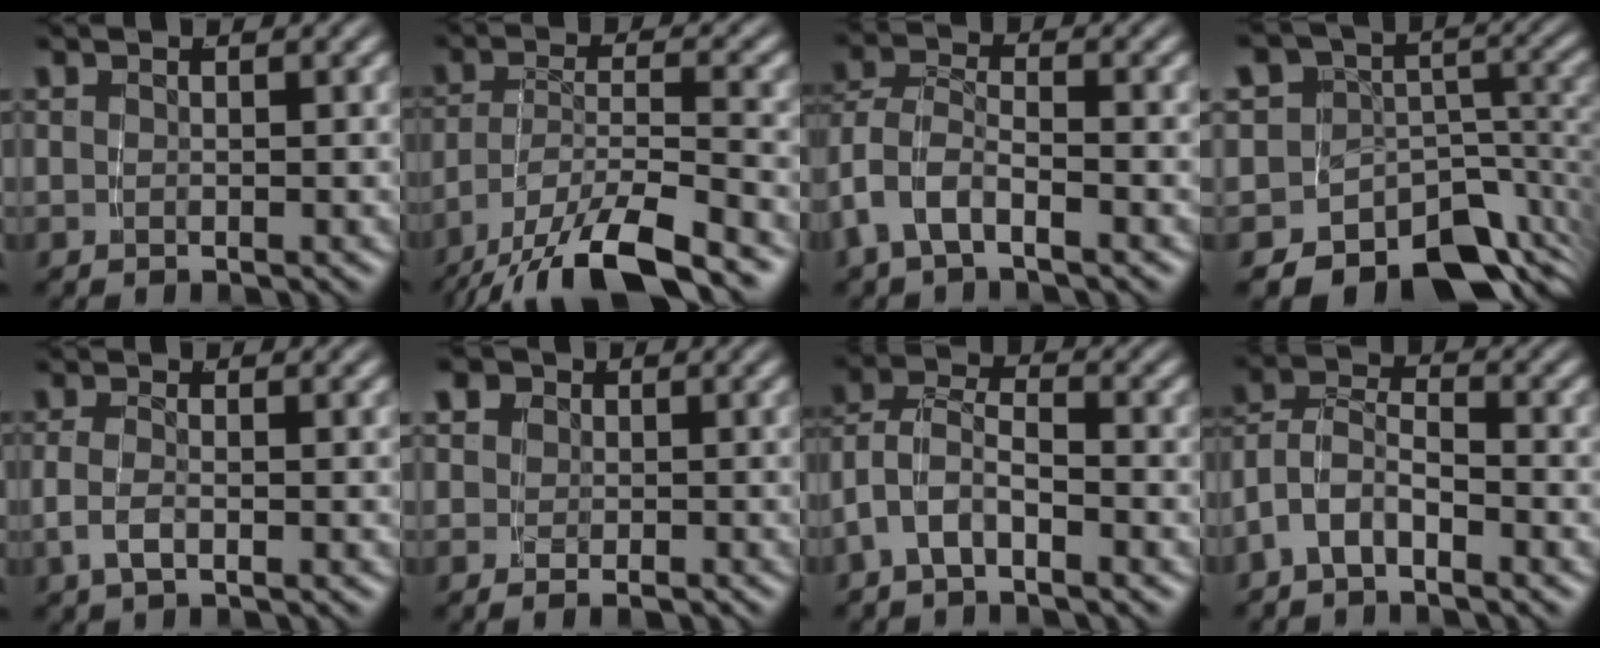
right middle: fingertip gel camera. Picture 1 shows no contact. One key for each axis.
{"total": 8.2, "fx": -5.1, "fy": 3.0, "fz": 5.7, "tx": -0.099, "ty": -0.025, "tz": -0.070}
{"total": 4.6, "fx": -1.3, "fy": 3.4, "fz": 2.8, "tx": -0.077, "ty": -0.023, "tz": -0.018}
{"total": 20.3, "fx": -8.9, "fy": 15.5, "fz": 9.7, "tx": -0.211, "ty": -0.087, "tz": -0.128}
{"total": 2.0, "fx": -0.8, "fy": 0.7, "fz": 1.7, "tx": -0.039, "ty": -0.010, "tz": -0.009}
{"total": 5.2, "fx": 0.7, "fy": 4.6, "fz": 2.4, "tx": -0.054, "ty": 0.001, "tz": 0.002}
{"total": 5.3, "fx": -0.7, "fy": 4.2, "fz": 3.1, "tx": -0.082, "ty": -0.018, "tz": -0.017}
{"total": 6.6, "fx": -2.1, "fy": 5.5, "fz": 3.0, "tx": -0.082, "ty": -0.020, "tz": -0.045}